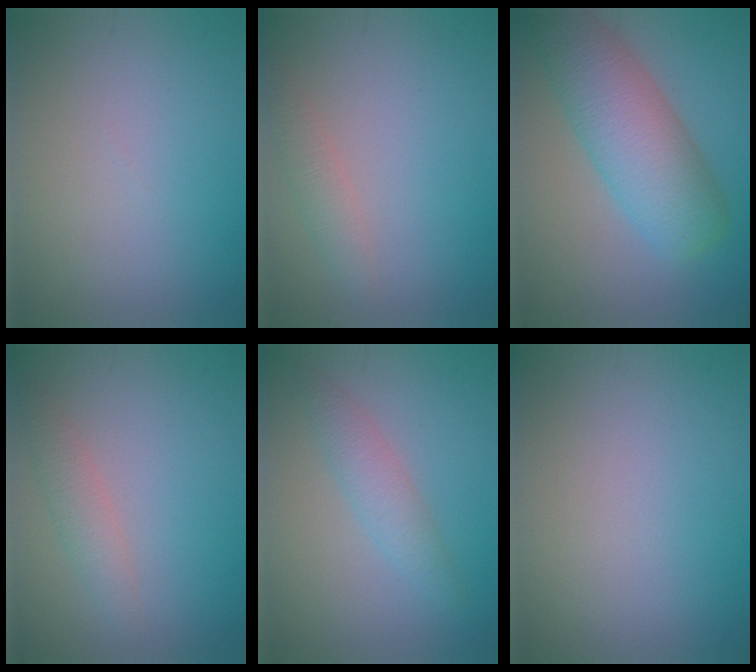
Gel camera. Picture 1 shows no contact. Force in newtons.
{"total": 1.7, "press": 1.7, "slide": 0.1}
{"total": 7.8, "press": 7.8, "slide": 0.3}
{"total": 2.0, "press": 2.0, "slide": 0.1}
{"total": 2.4, "press": 2.4, "slide": 0.1}
{"total": 0.0}